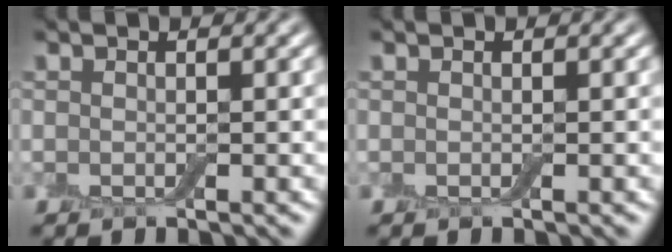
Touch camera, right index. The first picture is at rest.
{"total": 0.0}